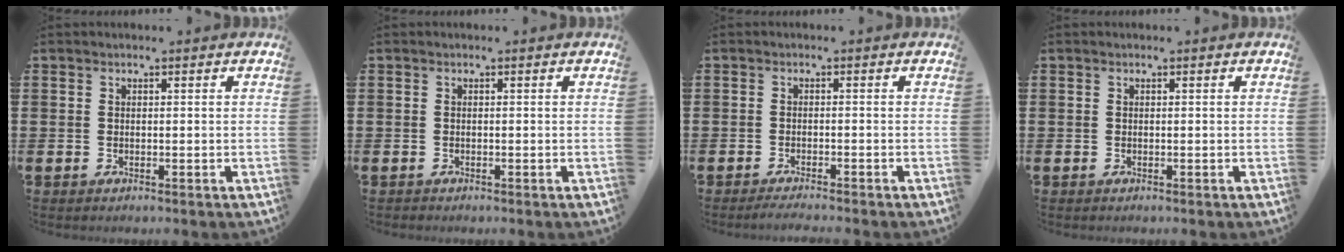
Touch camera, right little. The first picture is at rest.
{"total": 0.0}
{"total": 1.1, "force": [-1.0, -0.1, 0.4], "torque": [-0.007, 0.000, -0.020]}
{"total": 0.0}